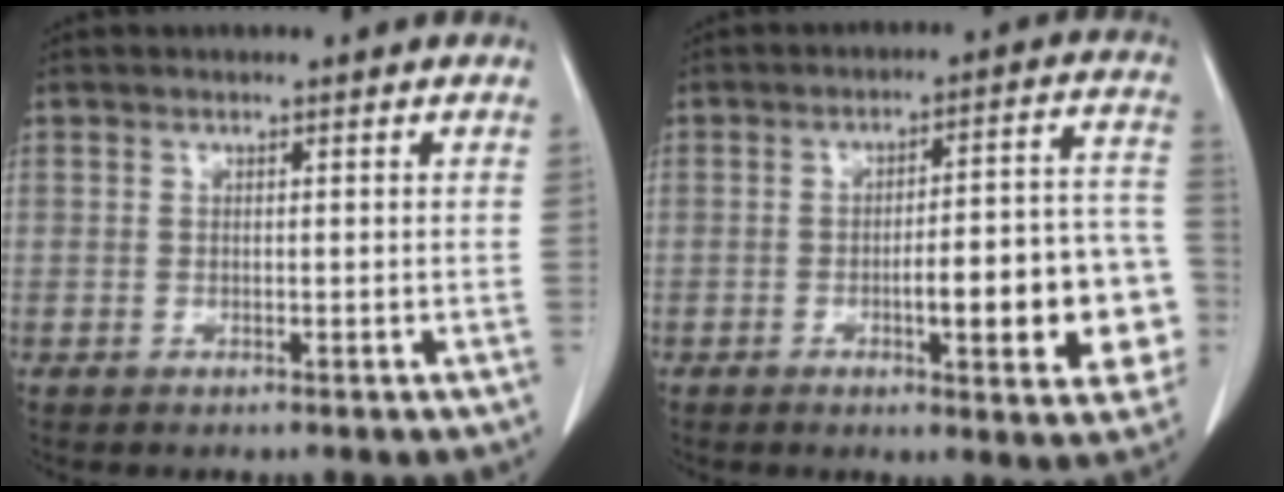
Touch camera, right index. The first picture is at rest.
{"total": 14.9, "force": [-3.9, 3.3, 14.0], "torque": [-0.142, 0.031, -0.040]}